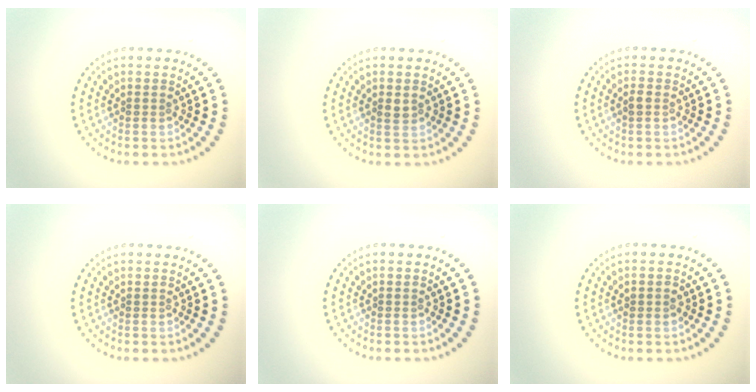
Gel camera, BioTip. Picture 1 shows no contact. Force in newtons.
{"total": 0.8, "press": 0.8, "slide": 0.0}
{"total": 0.9, "press": 0.9, "slide": 0.1}
{"total": 0.0}
{"total": 0.0}
{"total": 0.8, "press": 0.8, "slide": 0.1}